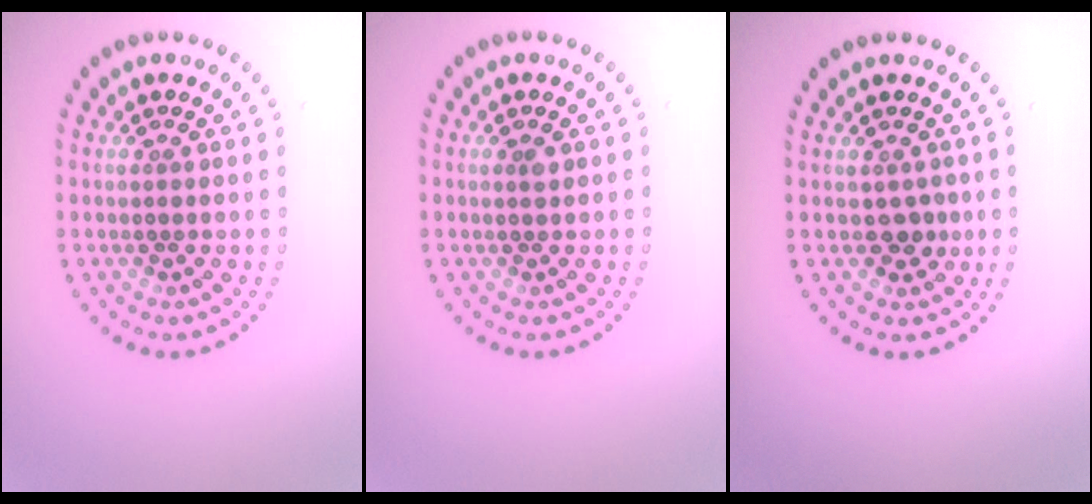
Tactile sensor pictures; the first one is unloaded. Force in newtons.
{"total": 0.6, "press": 0.4, "slide": 0.4}
{"total": 1.2, "press": 1.1, "slide": 0.5}